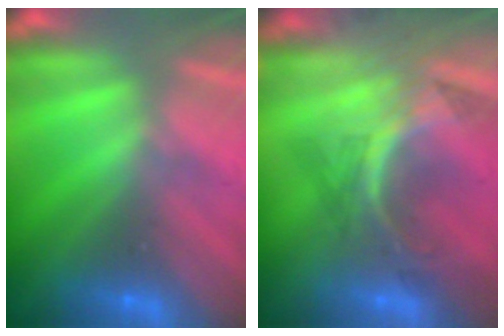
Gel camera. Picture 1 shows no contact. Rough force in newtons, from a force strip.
{"total": 3.2}